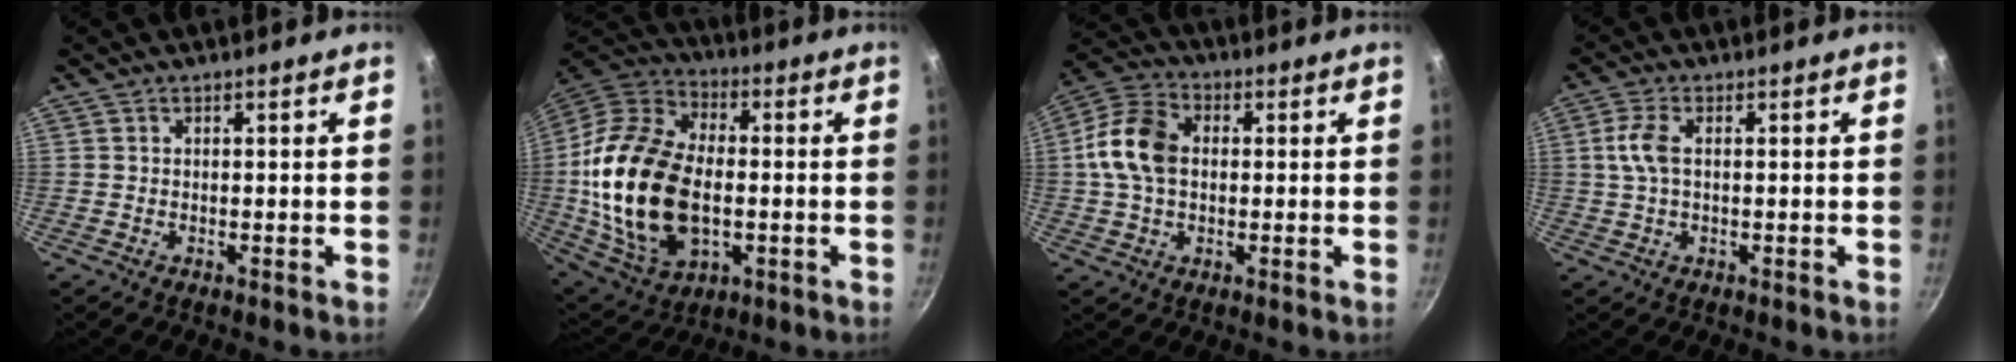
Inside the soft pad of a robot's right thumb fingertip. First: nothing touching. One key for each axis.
{"total": 25.5, "fx": -1.9, "fy": 15.9, "fz": 19.8, "tx": -0.380, "ty": 0.017, "tz": -0.028}
{"total": 11.5, "fx": 0.7, "fy": 8.1, "fz": 8.2, "tx": -0.145, "ty": 0.025, "tz": -0.001}
{"total": 4.8, "fx": 0.6, "fy": 2.3, "fz": 4.1, "tx": -0.096, "ty": 0.009, "tz": 0.009}